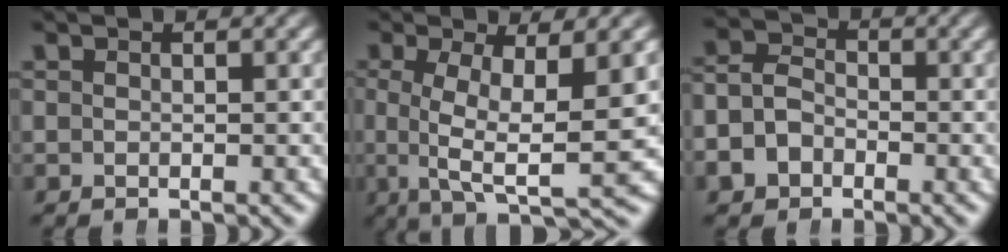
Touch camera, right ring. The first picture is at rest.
{"total": 8.1, "force": [-0.3, 3.0, 7.6], "torque": [-0.123, -0.023, 0.005]}
{"total": 5.9, "force": [-1.5, 5.1, 2.5], "torque": [-0.067, -0.019, -0.027]}